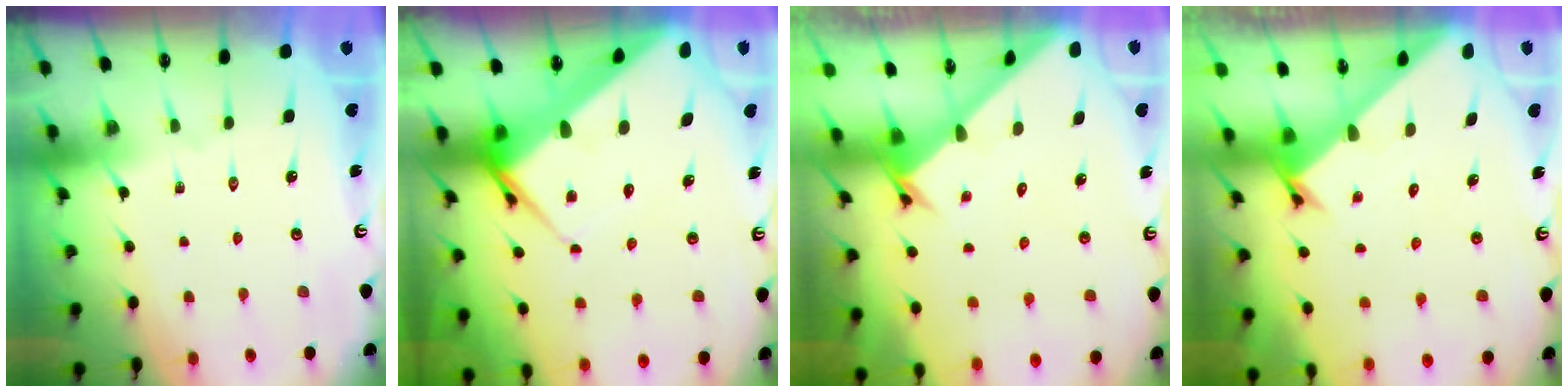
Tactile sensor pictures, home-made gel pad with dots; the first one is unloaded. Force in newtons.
{"total": 9.5, "press": 9.5, "slide": 0.8}
{"total": 2.7, "press": 2.6, "slide": 0.2}
{"total": 2.2, "press": 2.2, "slide": 0.2}